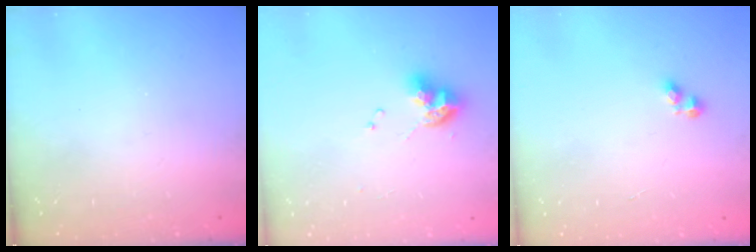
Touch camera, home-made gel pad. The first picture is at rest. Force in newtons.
{"total": 9.6, "press": 9.5, "slide": 0.8}
{"total": 2.1, "press": 2.0, "slide": 0.3}